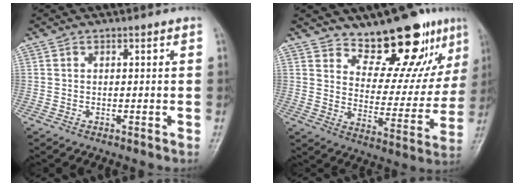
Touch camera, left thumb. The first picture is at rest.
{"total": 16.3, "force": [12.0, 6.5, 9.1], "torque": [-0.064, -0.084, 0.181]}